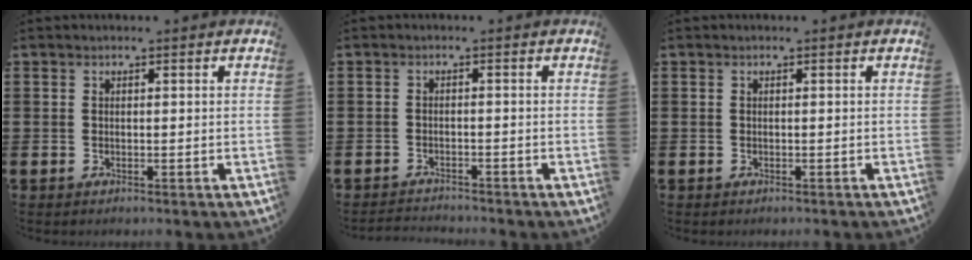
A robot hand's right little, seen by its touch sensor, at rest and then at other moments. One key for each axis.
{"total": 1.5, "fx": -1.5, "fy": 0.0, "fz": -0.1, "tx": -0.003, "ty": 0.003, "tz": -0.031}
{"total": 0.0}